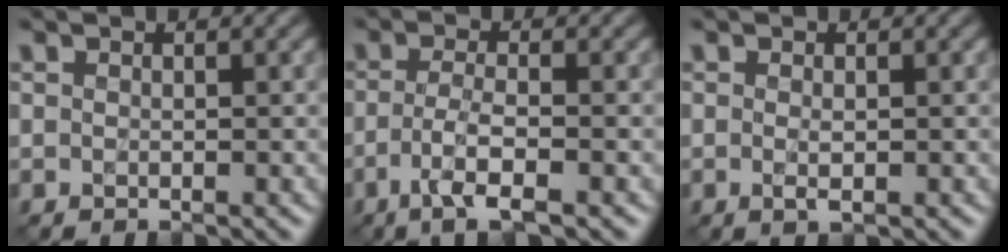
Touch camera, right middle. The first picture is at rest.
{"total": 3.6, "force": [-1.8, 0.7, 3.1], "torque": [-0.062, 0.000, -0.040]}
{"total": 1.1, "force": [-0.1, 0.3, 1.0], "torque": [-0.022, -0.006, -0.005]}